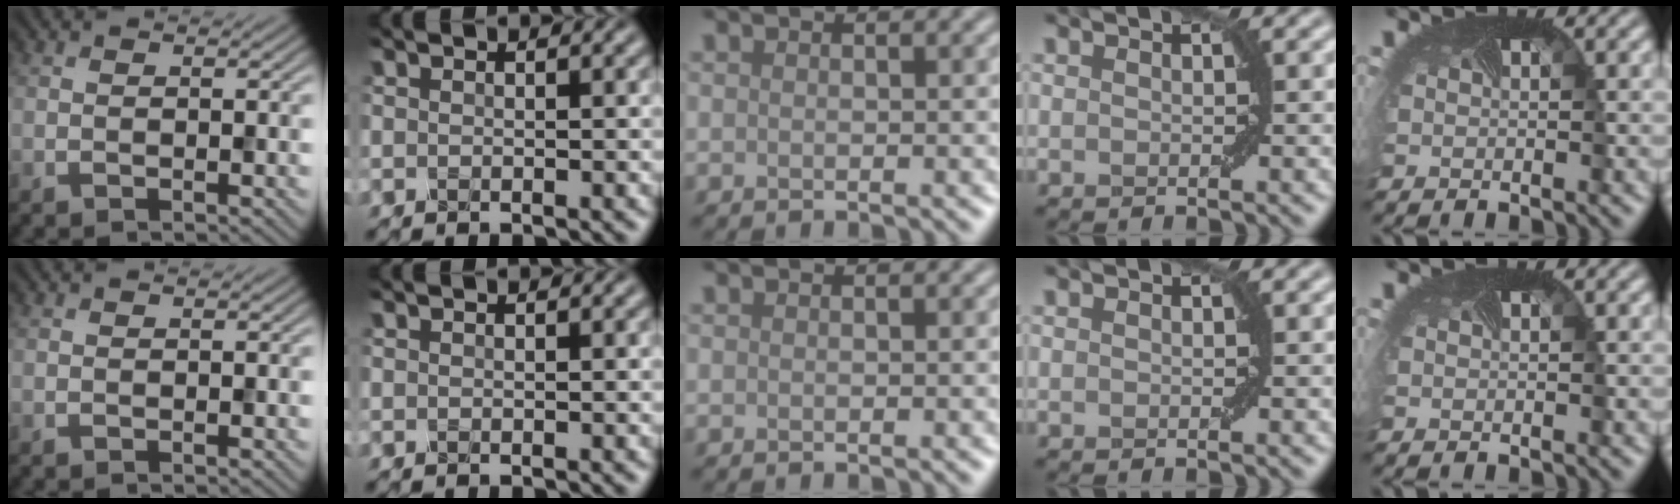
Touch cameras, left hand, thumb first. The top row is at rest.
{}